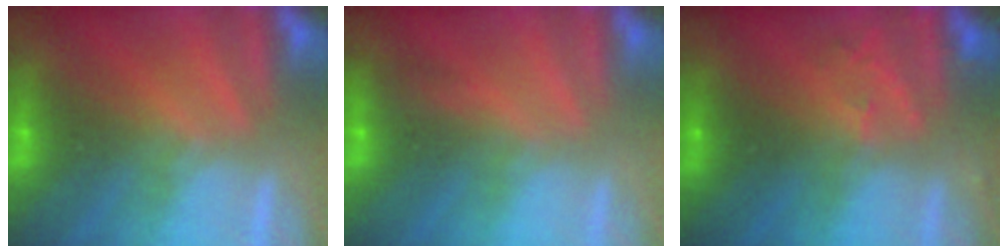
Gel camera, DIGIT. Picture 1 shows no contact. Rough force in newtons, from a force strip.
{"total": 3.0}
{"total": 2.8}